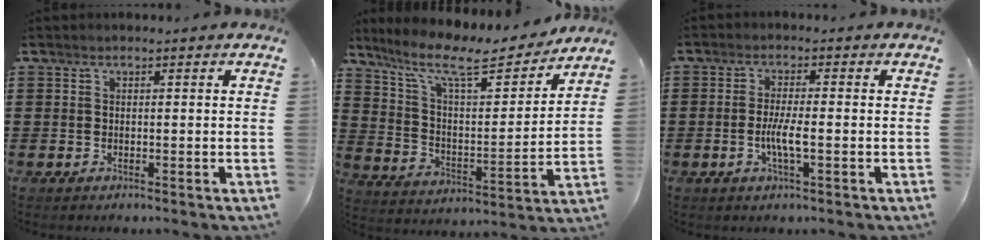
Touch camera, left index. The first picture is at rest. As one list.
[{"total": 11.5, "force": [8.8, 2.8, 6.9], "torque": [-0.160, -0.042, 0.146]}, {"total": 4.2, "force": [-1.0, 0.6, 4.0], "torque": [-0.077, -0.004, -0.020]}]